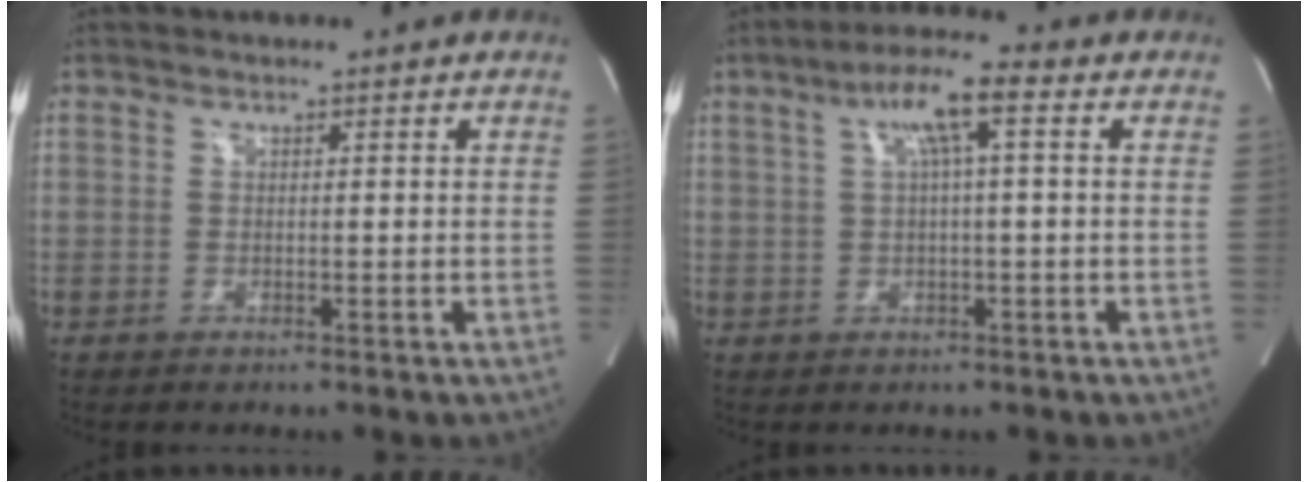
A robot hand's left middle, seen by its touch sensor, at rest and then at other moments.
{"total": 6.7, "force": [2.1, 0.5, 6.4], "torque": [-0.117, 0.023, 0.035]}